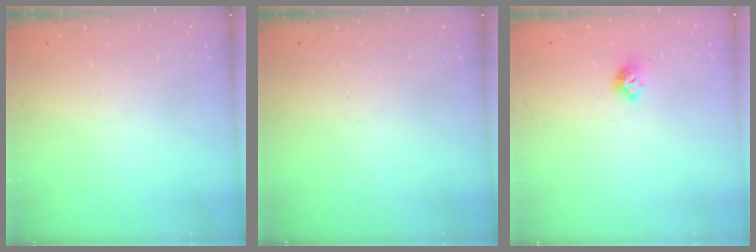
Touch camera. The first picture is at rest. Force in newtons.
{"total": 0.0}
{"total": 6.7, "press": 6.6, "slide": 1.0}